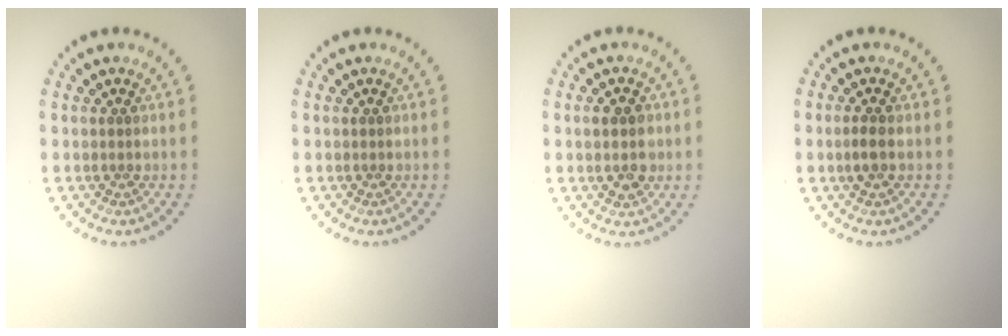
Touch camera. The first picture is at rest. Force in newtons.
{"total": 0.0}
{"total": 2.7, "press": 2.7, "slide": 0.1}
{"total": 1.4, "press": 1.3, "slide": 0.4}